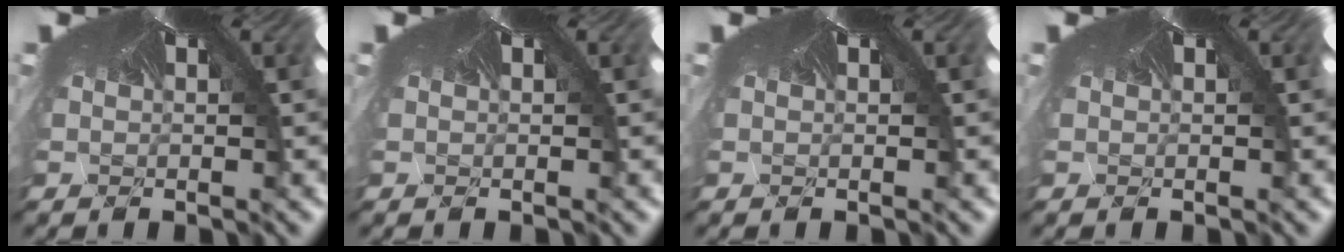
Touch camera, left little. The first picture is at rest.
{"total": 0.0}
{"total": 0.0}
{"total": 0.0}